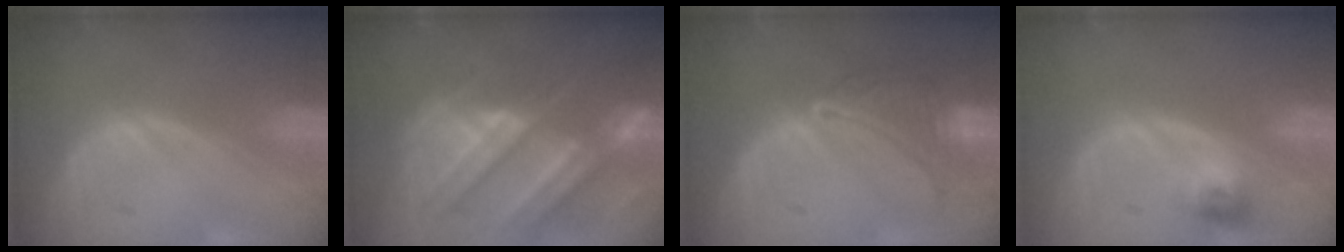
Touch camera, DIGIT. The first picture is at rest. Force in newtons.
{"total": 10.8, "press": 9.7, "slide": 4.7}
{"total": 6.6, "press": 6.5, "slide": 0.6}
{"total": 2.9, "press": 2.6, "slide": 1.2}